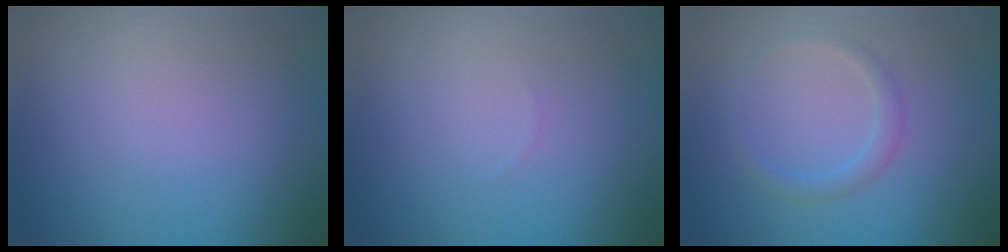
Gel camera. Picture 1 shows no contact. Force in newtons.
{"total": 0.0}
{"total": 1.5, "press": 1.5, "slide": 0.1}